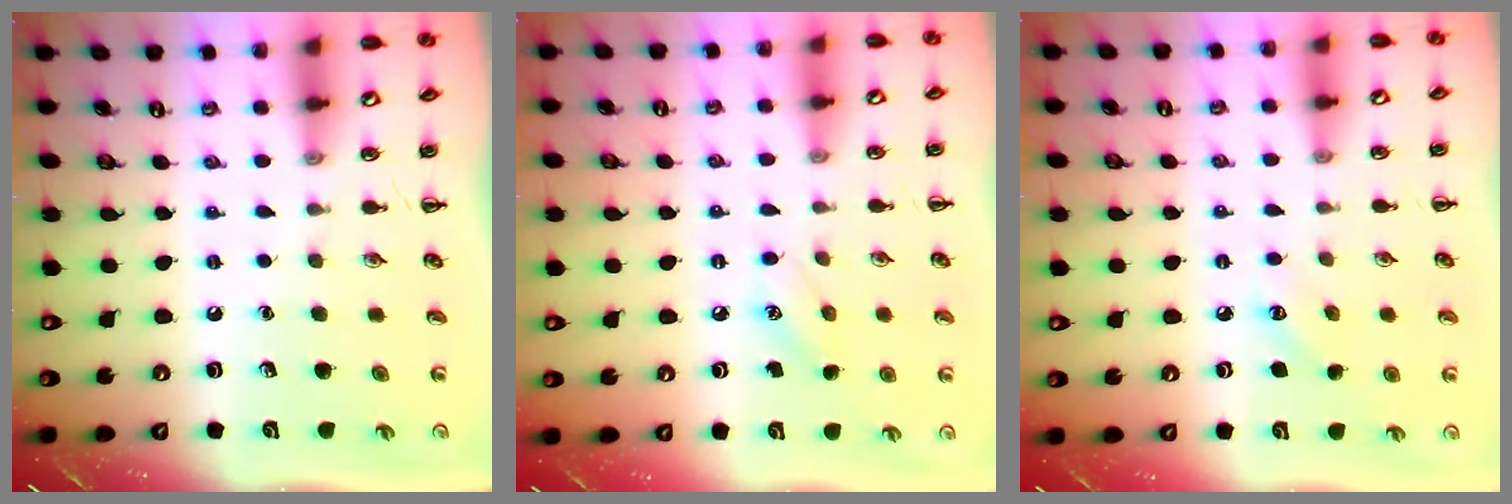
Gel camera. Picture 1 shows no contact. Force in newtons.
{"total": 8.2, "press": 8.0, "slide": 1.7}
{"total": 4.7, "press": 4.5, "slide": 1.2}